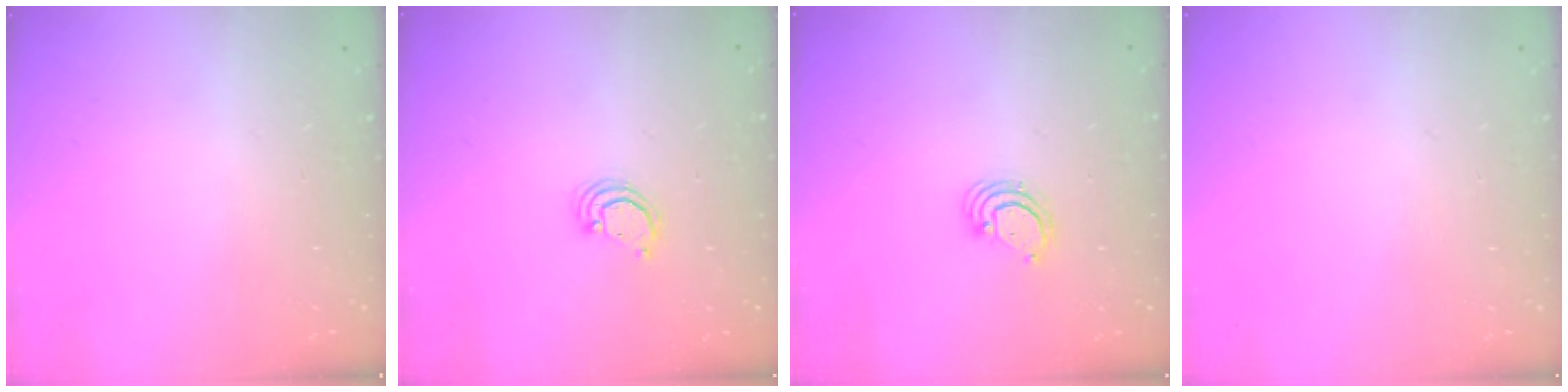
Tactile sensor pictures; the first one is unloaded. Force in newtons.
{"total": 2.0, "press": 2.0, "slide": 0.2}
{"total": 3.3, "press": 3.3, "slide": 0.2}
{"total": 0.0}